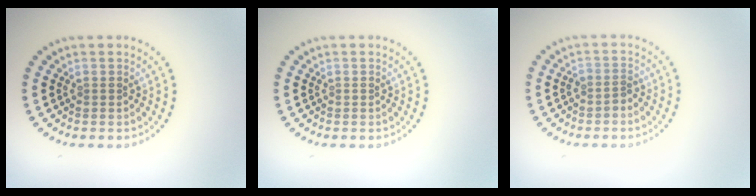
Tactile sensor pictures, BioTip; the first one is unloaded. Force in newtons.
{"total": 0.0}
{"total": 1.3, "press": 1.0, "slide": 0.8}